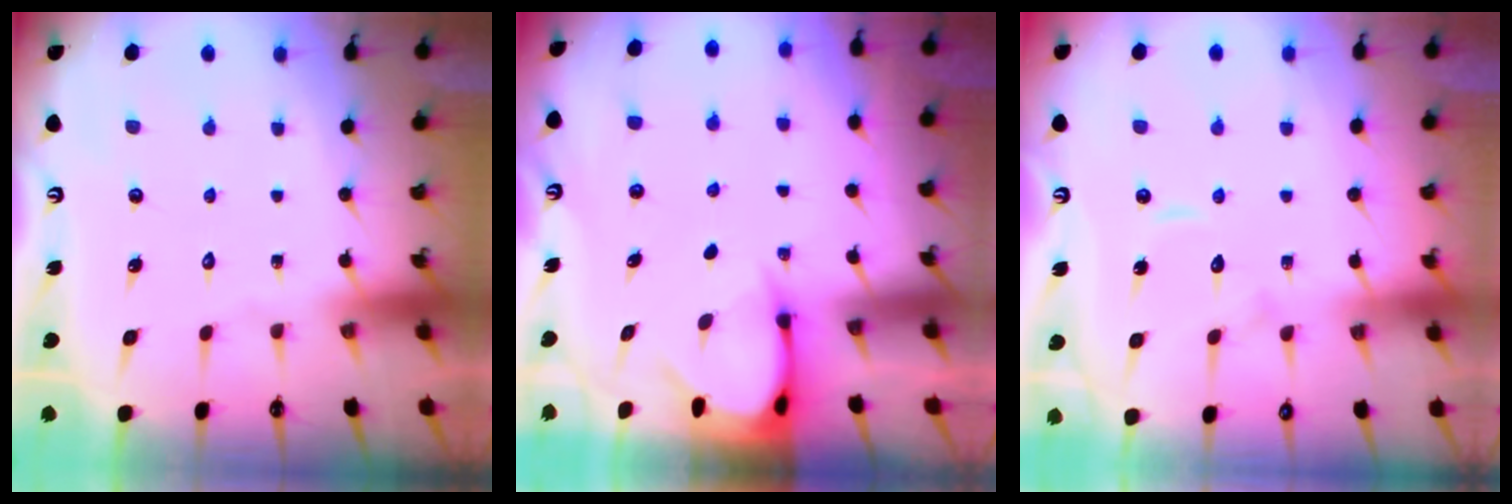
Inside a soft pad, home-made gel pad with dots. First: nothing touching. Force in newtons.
{"total": 3.6, "press": 3.6, "slide": 0.3}
{"total": 6.8, "press": 6.7, "slide": 0.7}